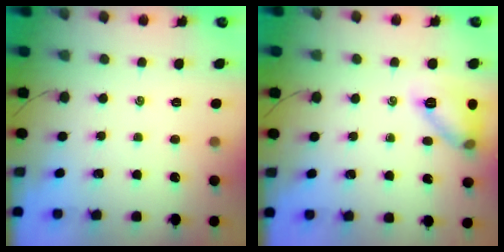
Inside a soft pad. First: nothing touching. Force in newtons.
{"total": 11.2, "press": 11.1, "slide": 1.3}